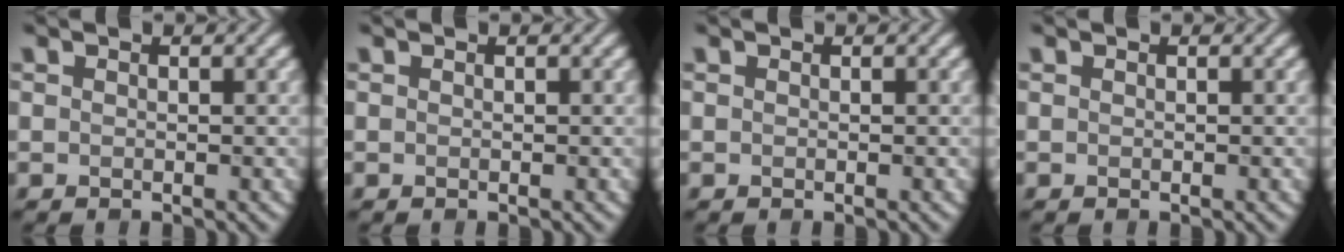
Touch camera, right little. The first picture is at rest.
{"total": 0.0}
{"total": 0.0}
{"total": 0.0}